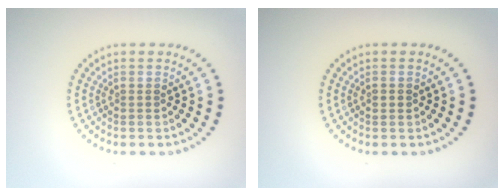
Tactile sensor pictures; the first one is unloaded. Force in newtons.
{"total": 0.8, "press": 0.8, "slide": 0.1}